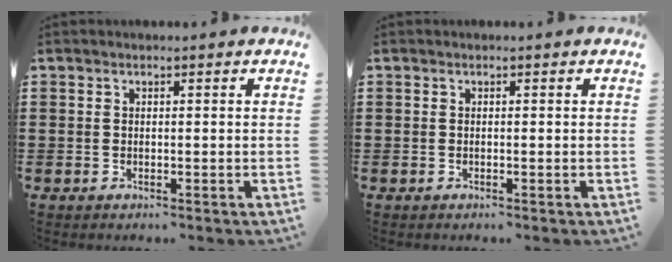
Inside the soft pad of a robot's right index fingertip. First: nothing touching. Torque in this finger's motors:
{"motor_torque": [0.31, 0.31, 0.00, 0.00]}